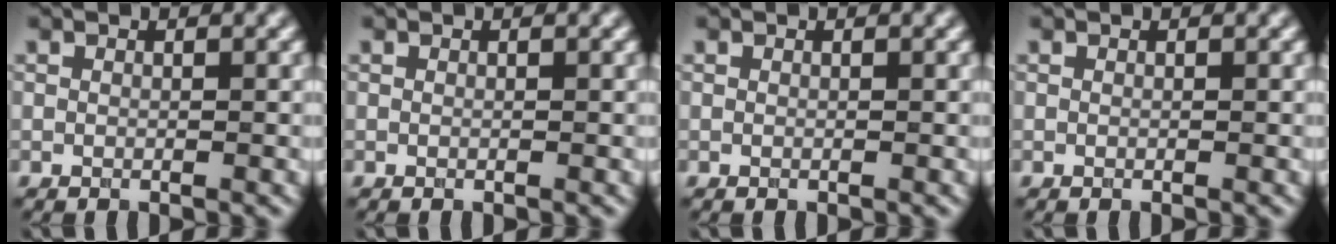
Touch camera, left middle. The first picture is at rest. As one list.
[{"total": 0.0}, {"total": 0.0}, {"total": 0.0}]